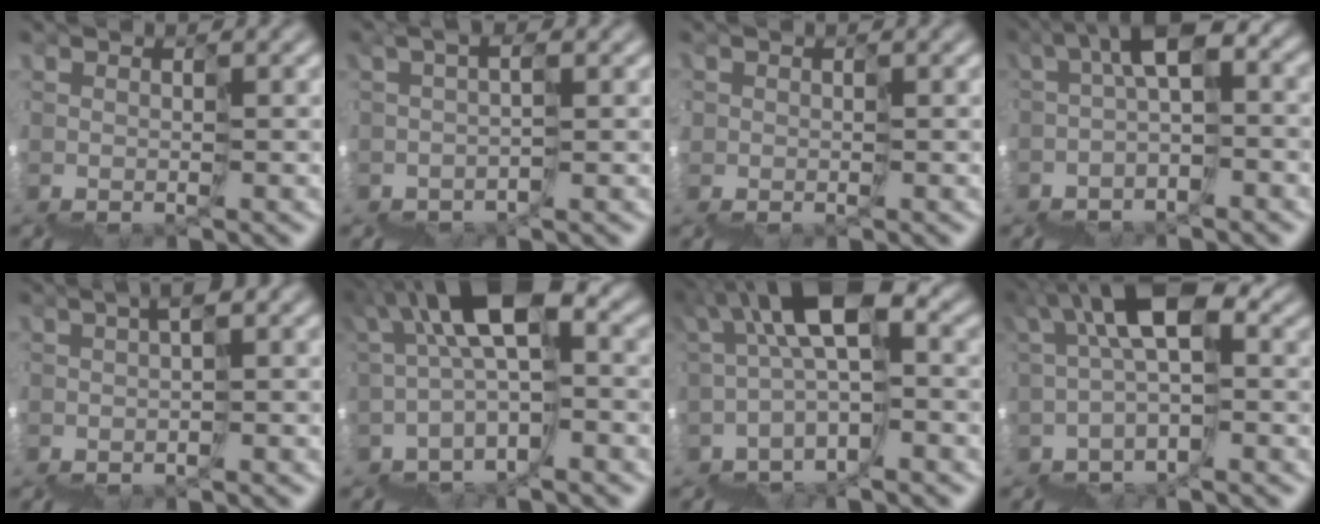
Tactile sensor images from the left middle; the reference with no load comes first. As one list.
[{"total": 1.3, "force": [-0.4, -1.2, 0.0], "torque": [-0.003, 0.010, -0.015]}, {"total": 1.3, "force": [-0.2, 1.3, -0.1], "torque": [-0.002, -0.002, 0.004]}, {"total": 2.8, "force": [-0.5, 0.8, 2.7], "torque": [-0.062, 0.022, -0.021]}, {"total": 2.1, "force": [-1.3, -0.5, 1.6], "torque": [-0.032, -0.003, -0.023]}, {"total": 6.4, "force": [0.6, 2.2, 5.9], "torque": [-0.108, 0.039, -0.001]}, {"total": 5.7, "force": [0.3, 2.1, 5.3], "torque": [-0.101, 0.037, -0.005]}, {"total": 4.7, "force": [0.6, 1.9, 4.2], "torque": [-0.082, 0.035, -0.003]}]